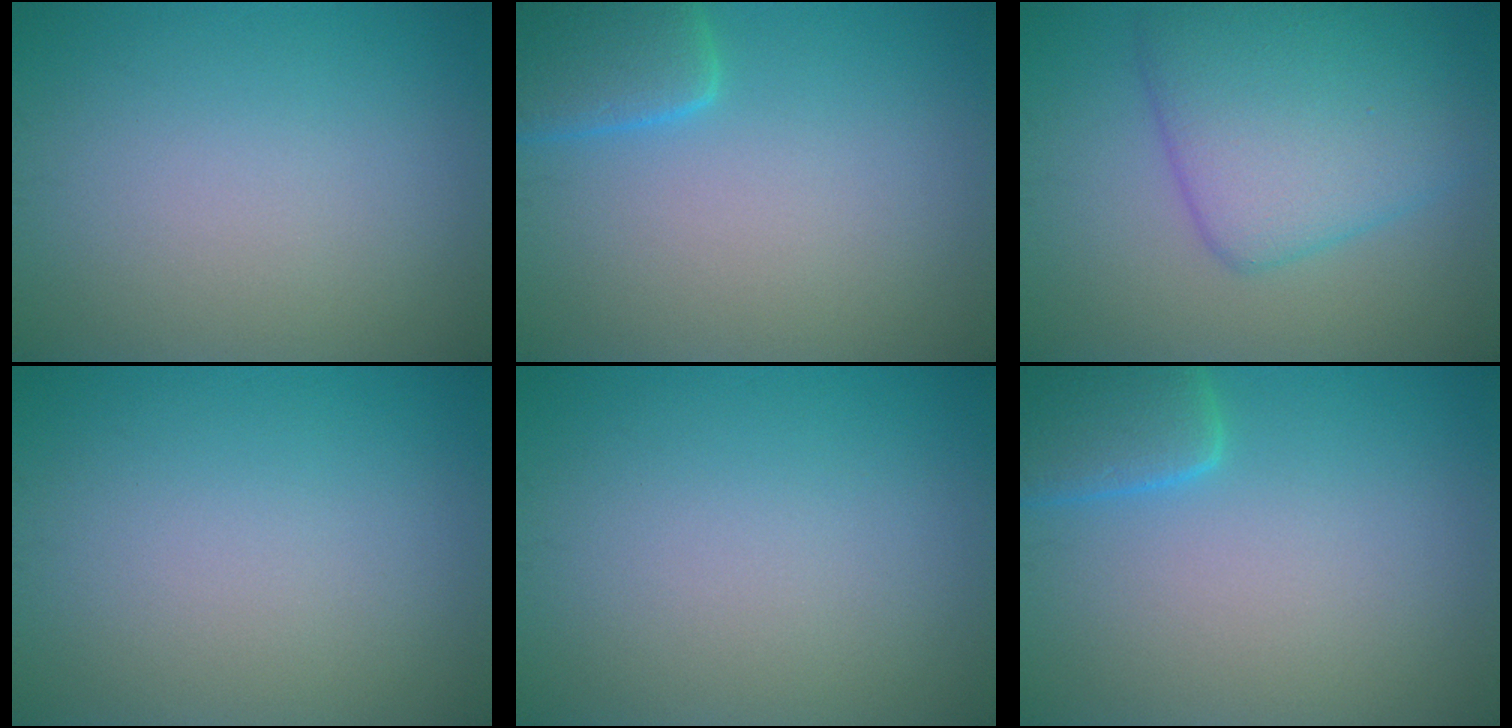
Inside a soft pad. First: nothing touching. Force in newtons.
{"total": 3.9, "press": 3.9, "slide": 0.4}
{"total": 7.2, "press": 7.2, "slide": 0.1}
{"total": 0.0}
{"total": 0.0}
{"total": 3.9, "press": 3.9, "slide": 0.4}